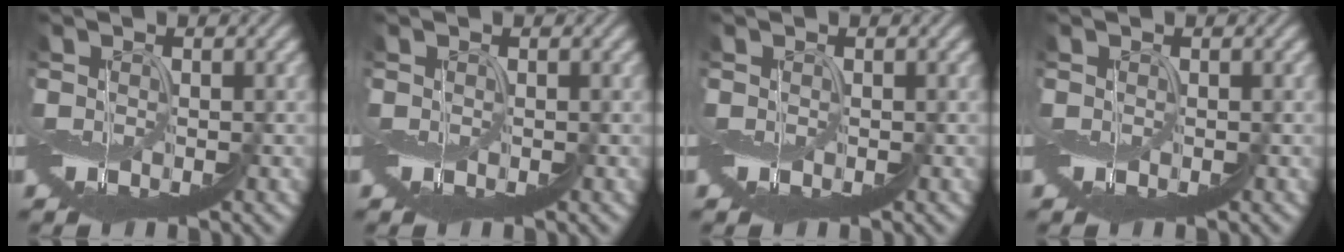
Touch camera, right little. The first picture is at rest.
{"total": 0.0}
{"total": 0.0}
{"total": 0.0}